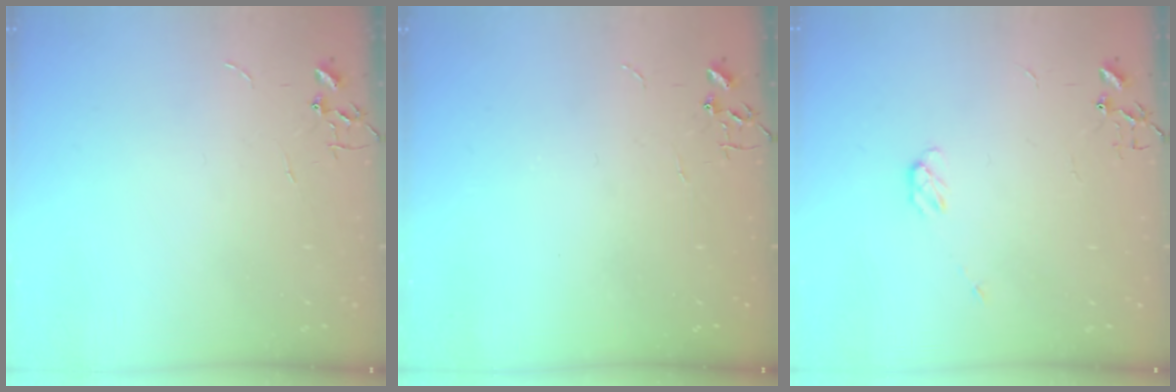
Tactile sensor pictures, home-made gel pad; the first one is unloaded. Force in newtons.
{"total": 0.0}
{"total": 3.5, "press": 3.5, "slide": 0.5}